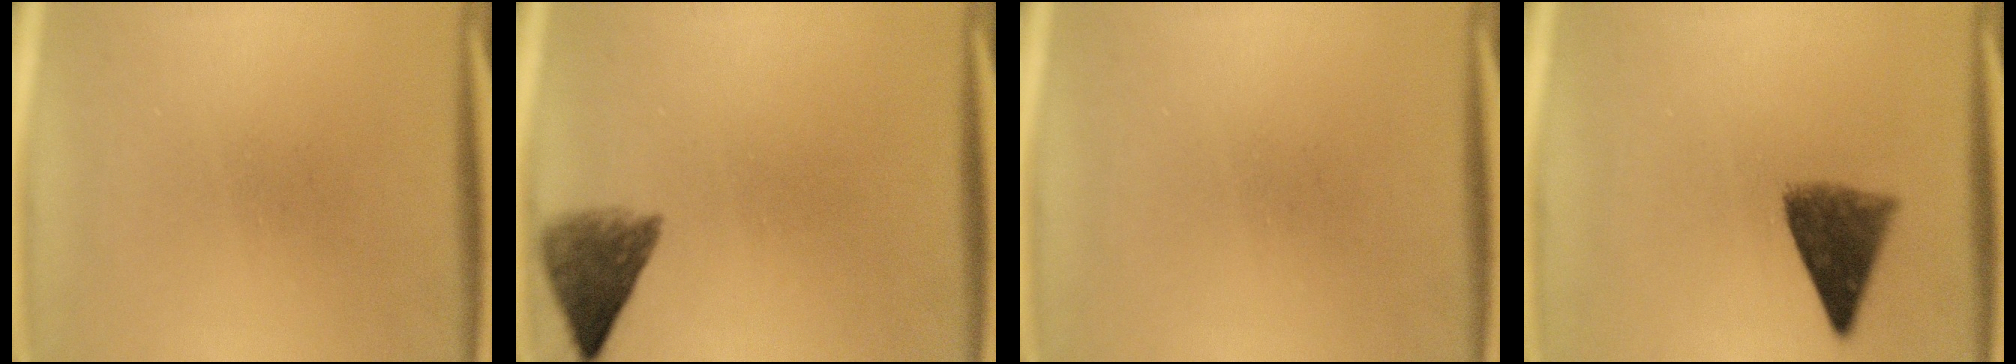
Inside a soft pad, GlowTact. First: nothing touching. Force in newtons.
{"total": 5.3}
{"total": 0.0}
{"total": 7.1}